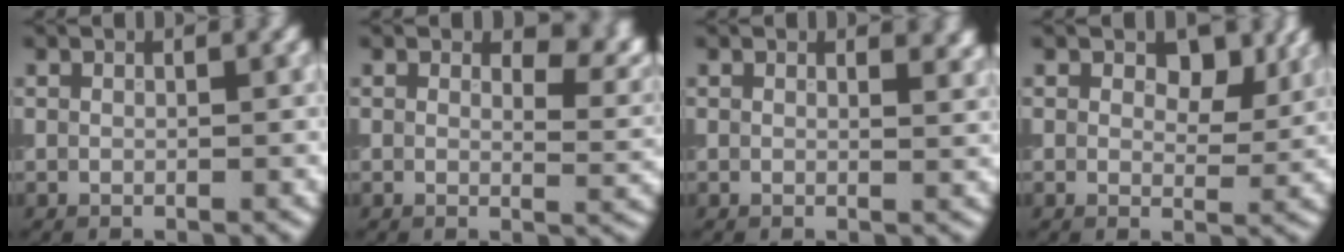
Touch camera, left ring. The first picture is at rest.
{"total": 4.2, "force": [1.8, 2.2, 3.0], "torque": [-0.038, -0.006, 0.023]}
{"total": 1.5, "force": [1.0, 0.6, 0.9], "torque": [-0.008, -0.004, 0.018]}
{"total": 4.1, "force": [1.8, 2.4, 2.7], "torque": [-0.039, -0.005, 0.021]}